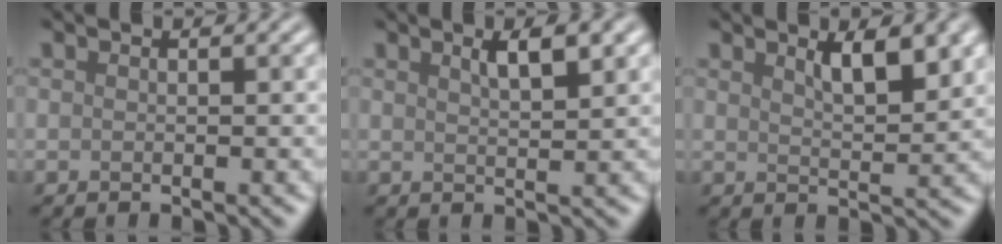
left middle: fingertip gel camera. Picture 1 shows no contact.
{"total": 2.9, "force": [1.6, 0.8, 2.2], "torque": [-0.029, 0.004, 0.027]}
{"total": 3.8, "force": [2.0, 1.1, 3.0], "torque": [-0.045, -0.001, 0.035]}